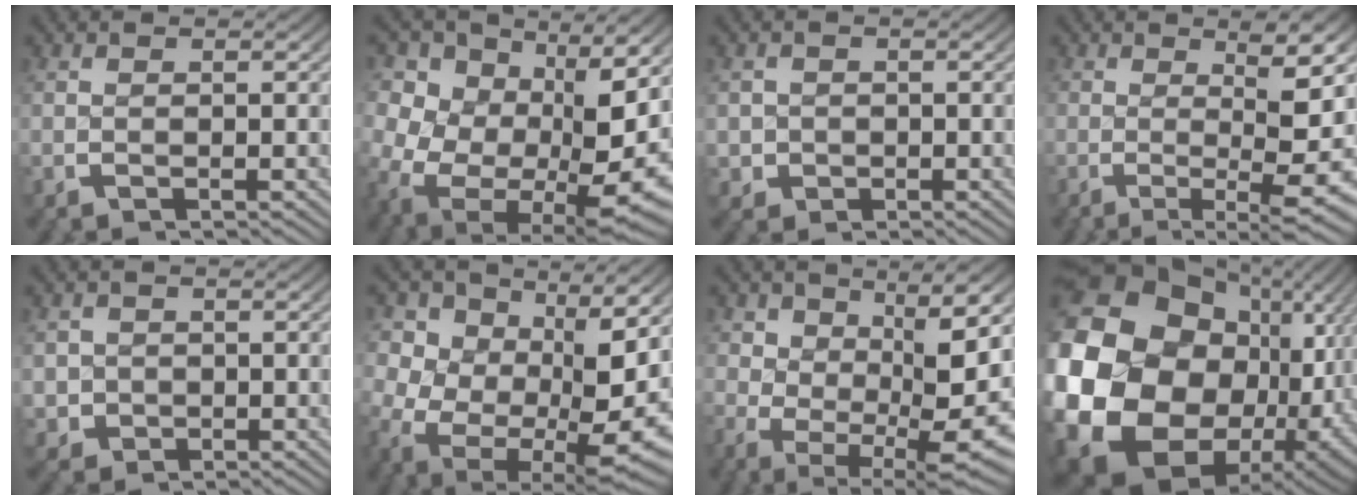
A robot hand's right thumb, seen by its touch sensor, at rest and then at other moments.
{"total": 15.9, "force": [-2.4, 11.8, 10.5], "torque": [-0.248, -0.087, -0.005]}
{"total": 2.6, "force": [-0.6, 2.5, 0.7], "torque": [-0.022, -0.019, -0.002]}
{"total": 7.8, "force": [-1.6, 2.5, 7.2], "torque": [-0.109, -0.025, -0.014]}
{"total": 3.9, "force": [-0.8, 3.6, 1.3], "torque": [-0.037, -0.026, -0.001]}
{"total": 14.1, "force": [-2.1, 10.2, 9.5], "torque": [-0.213, -0.076, -0.003]}
{"total": 9.3, "force": [-1.3, 5.0, 7.8], "torque": [-0.129, -0.049, 0.009]}
{"total": 28.3, "force": [-2.5, 20.3, 19.5], "torque": [-0.397, -0.083, -0.008]}